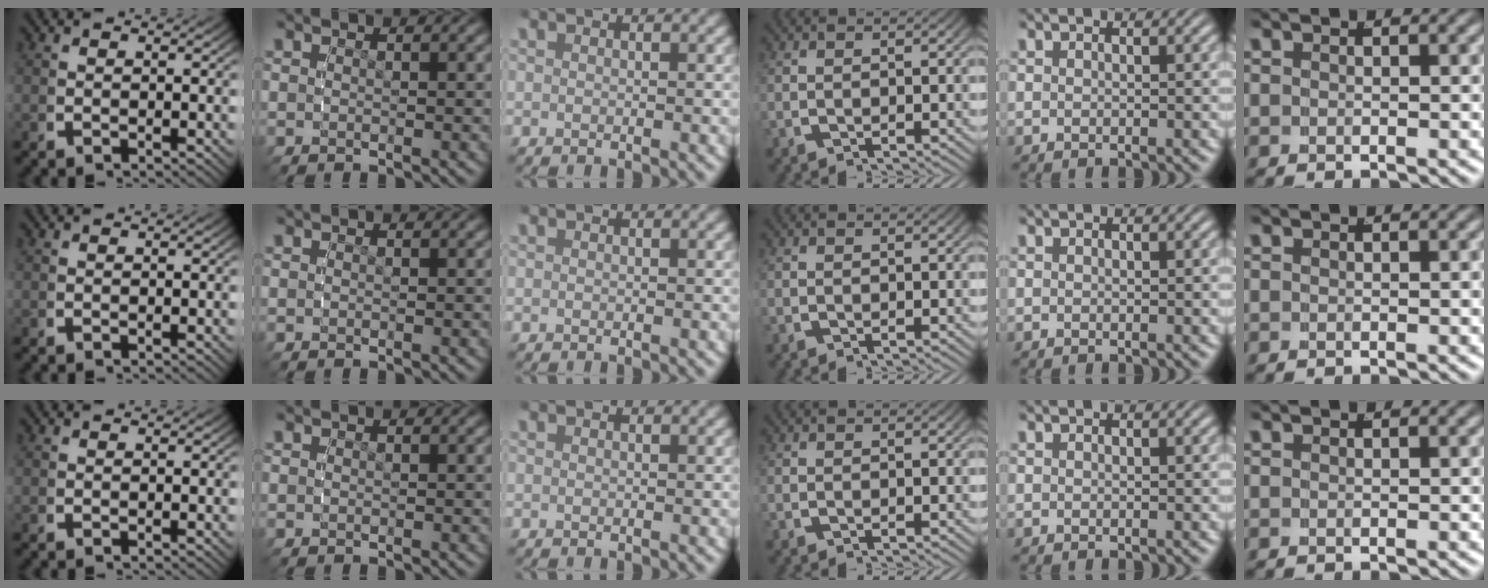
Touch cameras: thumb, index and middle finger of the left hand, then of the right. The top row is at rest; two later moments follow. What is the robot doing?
{"motion": "reach", "object": "photo album"}